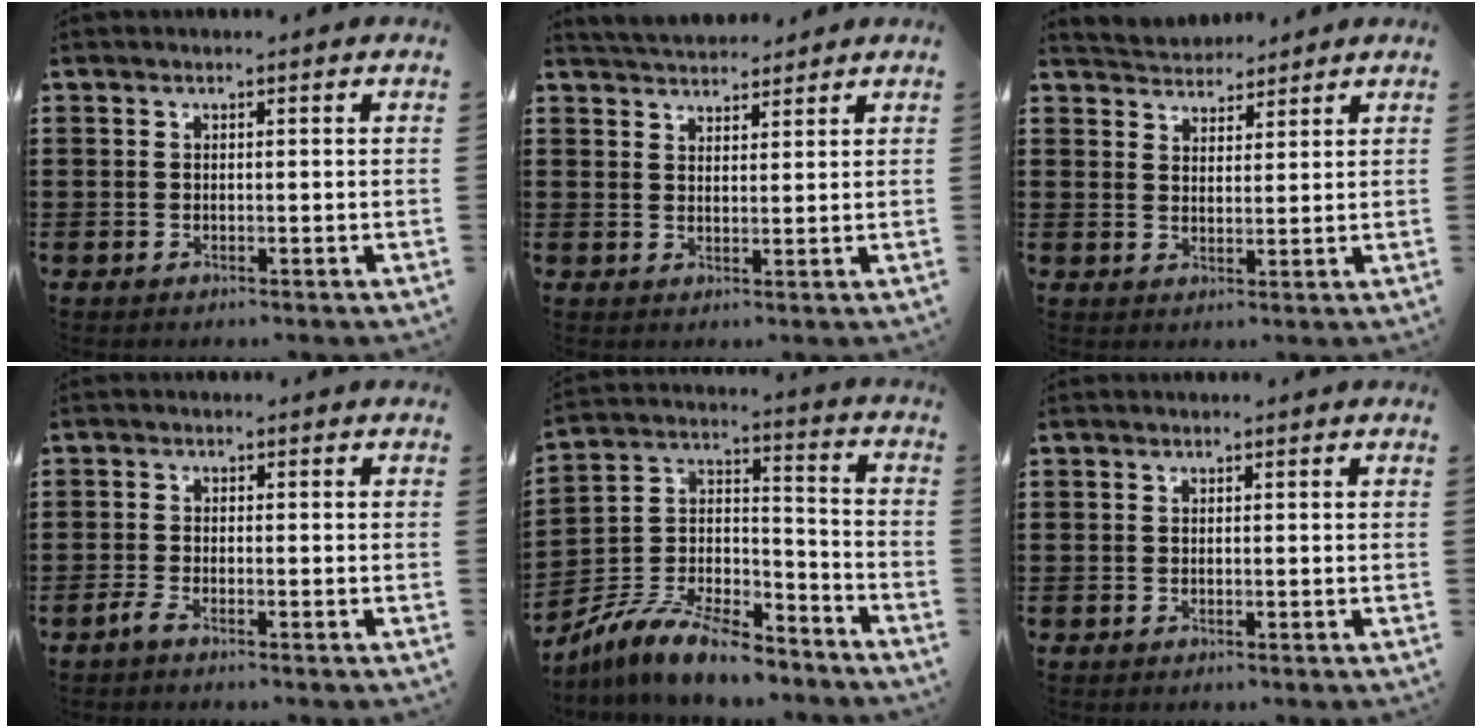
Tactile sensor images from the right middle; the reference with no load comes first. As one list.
[{"total": 3.5, "force": [3.5, 0.5, -0.1], "torque": [-0.009, -0.011, 0.066]}, {"total": 3.4, "force": [3.2, 0.9, -0.7], "torque": [0.000, -0.013, 0.061]}, {"total": 1.8, "force": [-1.4, 0.3, 1.1], "torque": [-0.027, -0.005, -0.028]}, {"total": 10.2, "force": [-8.7, 2.3, 4.7], "torque": [-0.101, 0.014, -0.176]}, {"total": 0.0}]